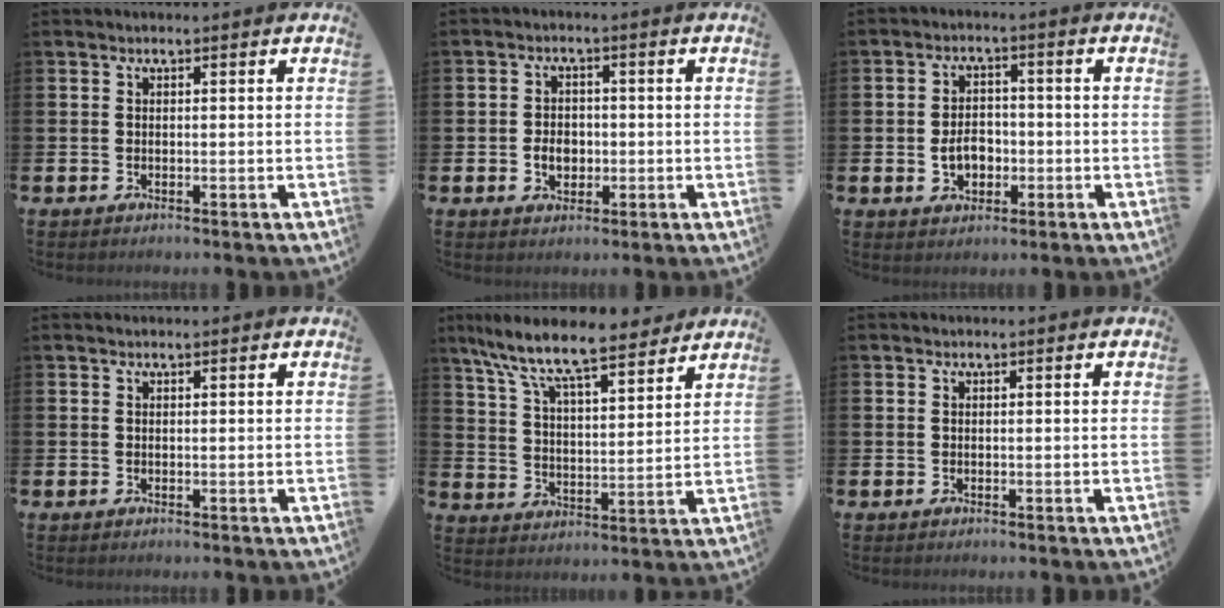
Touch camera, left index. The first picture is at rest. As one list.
[{"total": 3.3, "force": [-0.7, 2.6, 2.0], "torque": [-0.020, -0.004, -0.020]}, {"total": 4.2, "force": [-1.0, 3.0, 2.7], "torque": [-0.030, -0.003, -0.025]}, {"total": 0.0}, {"total": 9.9, "force": [8.7, 2.2, 4.2], "torque": [-0.116, -0.054, 0.151]}, {"total": 0.0}]